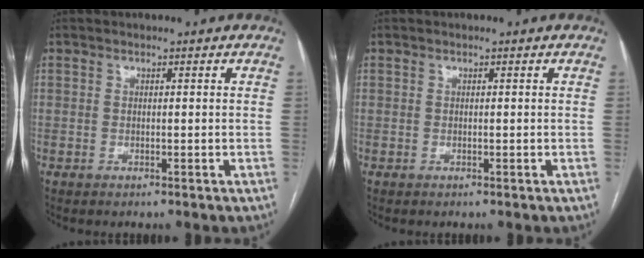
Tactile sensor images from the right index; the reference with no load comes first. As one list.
[{"total": 0.0}]